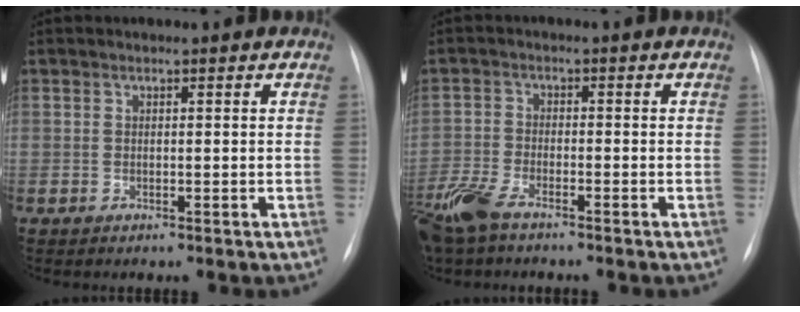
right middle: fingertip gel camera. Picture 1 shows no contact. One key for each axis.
{"total": 7.2, "fx": -5.4, "fy": 2.1, "fz": 4.2, "tx": -0.098, "ty": -0.015, "tz": -0.109}